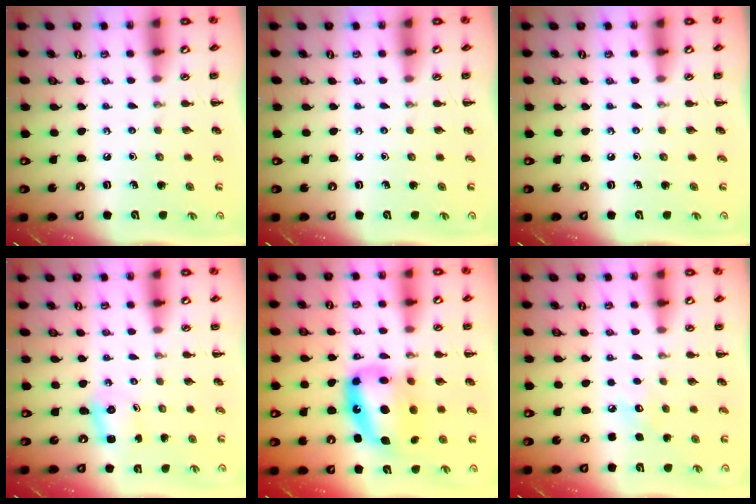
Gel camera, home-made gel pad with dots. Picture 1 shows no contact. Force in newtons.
{"total": 0.0}
{"total": 0.0}
{"total": 2.5, "press": 2.4, "slide": 0.8}
{"total": 14.3, "press": 13.9, "slide": 3.5}
{"total": 4.6, "press": 4.4, "slide": 1.2}